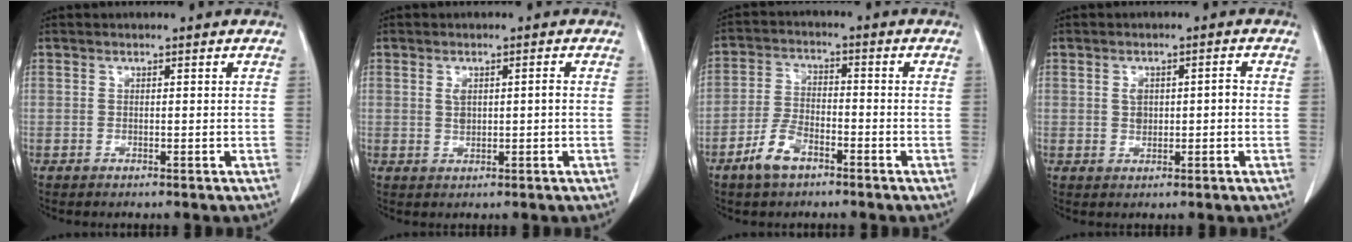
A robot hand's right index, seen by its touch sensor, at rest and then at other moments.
{"total": 2.4, "force": [0.2, 0.9, 2.2], "torque": [-0.043, 0.007, 0.008]}
{"total": 6.1, "force": [-3.9, 2.9, 3.7], "torque": [-0.090, 0.001, -0.073]}
{"total": 3.0, "force": [0.0, 1.7, 2.5], "torque": [-0.043, 0.009, 0.003]}